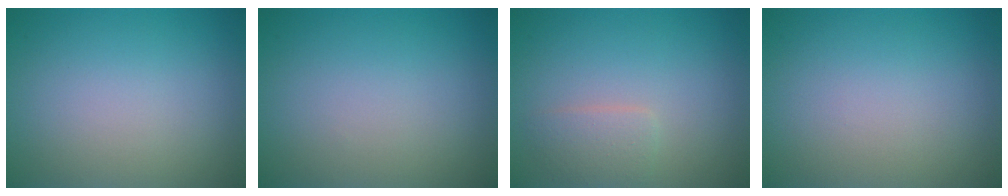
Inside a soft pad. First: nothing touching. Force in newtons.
{"total": 0.0}
{"total": 1.8, "press": 1.8, "slide": 0.0}
{"total": 0.0}